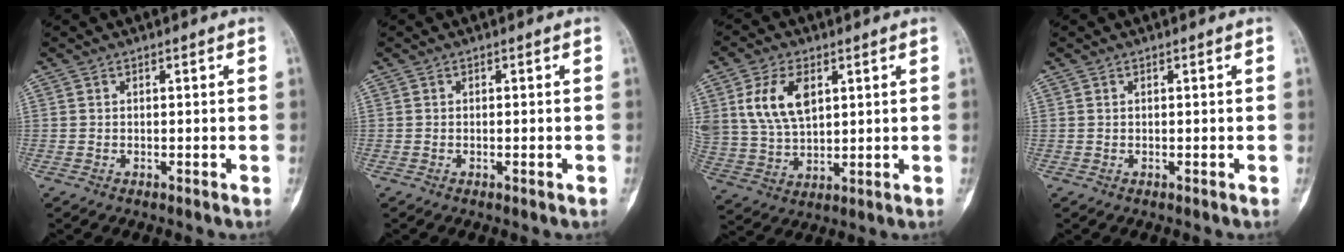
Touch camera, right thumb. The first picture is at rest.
{"total": 0.8, "force": [-0.3, 0.3, 0.7], "torque": [-0.011, 0.001, -0.003]}
{"total": 11.3, "force": [4.0, 6.6, 8.2], "torque": [-0.153, -0.008, 0.086]}
{"total": 0.0}